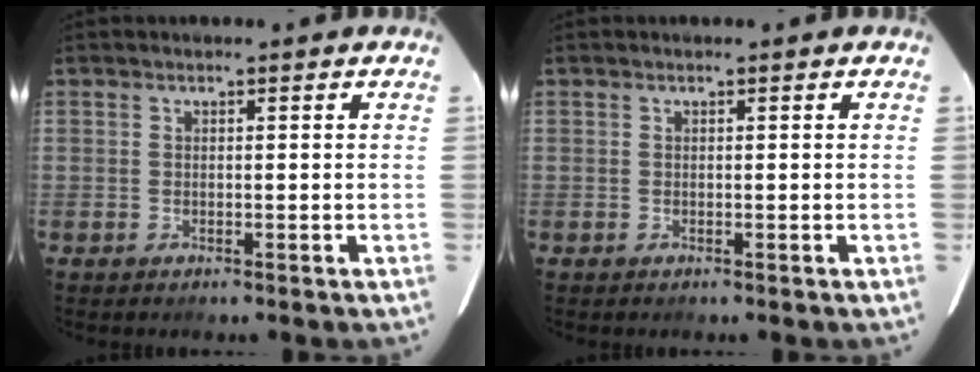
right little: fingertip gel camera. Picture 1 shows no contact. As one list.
[{"total": 0.0}]